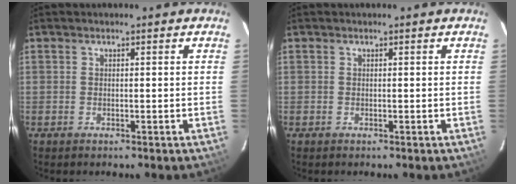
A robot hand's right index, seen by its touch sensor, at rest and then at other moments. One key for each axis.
{"total": 0.0}